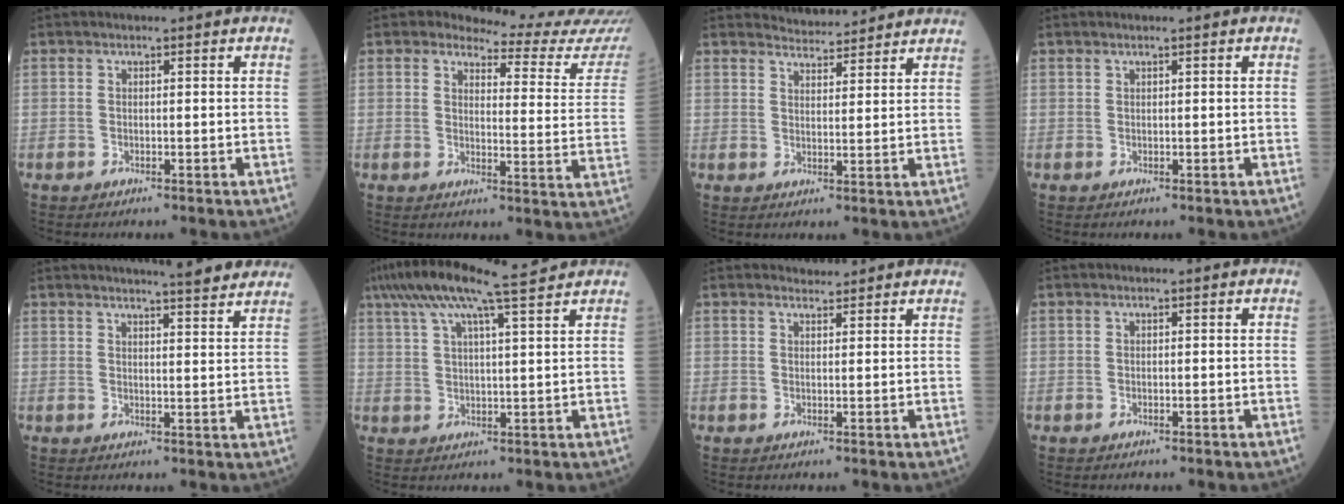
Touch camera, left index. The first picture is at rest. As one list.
[{"total": 14.7, "force": [14.5, 0.7, 2.6], "torque": [-0.020, -0.102, 0.141]}, {"total": 5.5, "force": [5.4, 0.8, 0.1], "torque": [-0.009, 0.015, 0.072]}, {"total": 0.0}, {"total": 8.9, "force": [8.1, 0.3, 3.8], "torque": [-0.046, -0.005, 0.084]}, {"total": 12.6, "force": [10.1, -0.4, 7.5], "torque": [-0.143, 0.034, 0.157]}, {"total": 1.6, "force": [1.5, 0.4, -0.2], "torque": [-0.006, 0.006, 0.024]}, {"total": 0.0}]